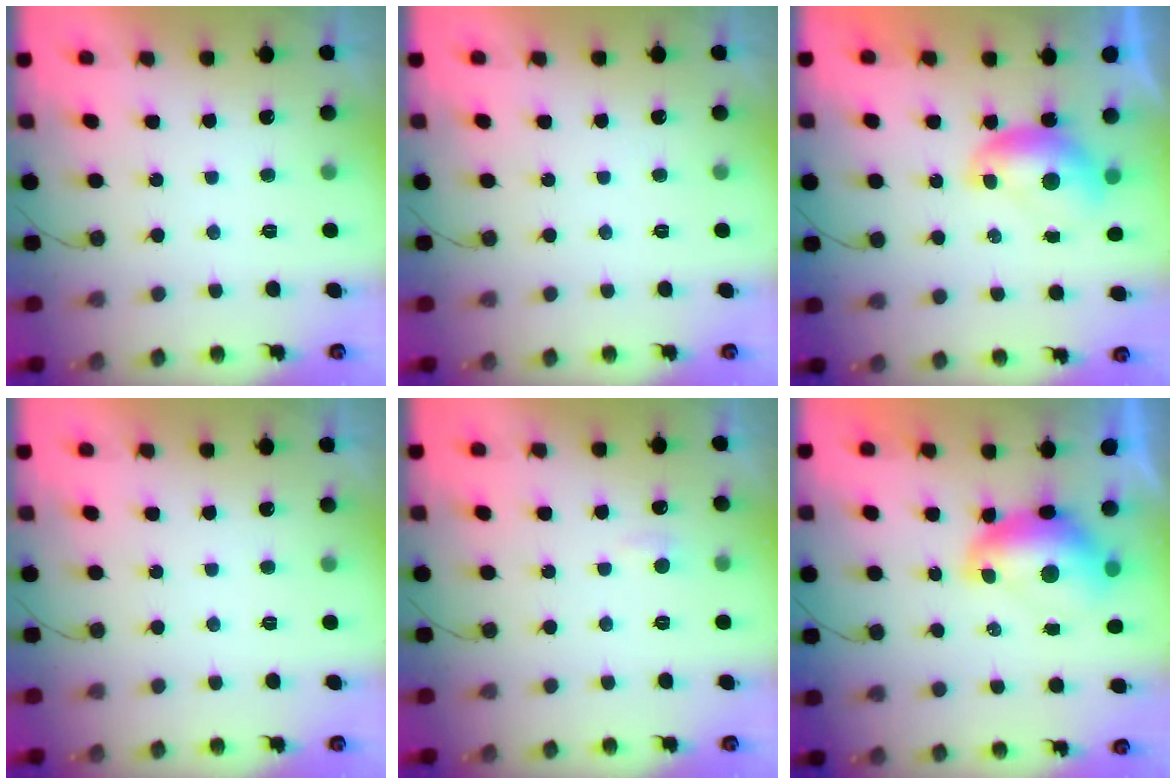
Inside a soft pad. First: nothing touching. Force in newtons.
{"total": 0.0}
{"total": 7.3, "press": 7.3, "slide": 0.1}
{"total": 0.0}
{"total": 3.3, "press": 3.3, "slide": 0.4}
{"total": 9.1, "press": 9.0, "slide": 1.0}